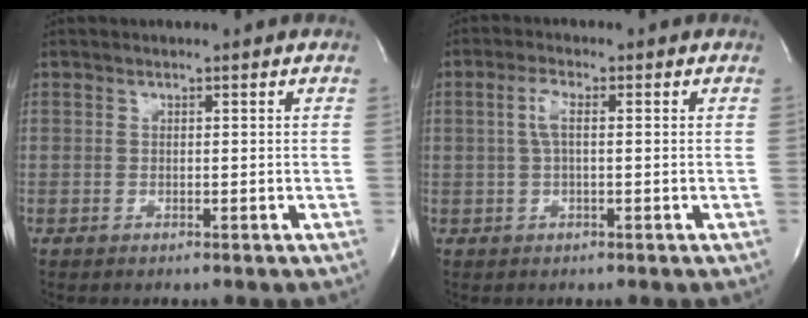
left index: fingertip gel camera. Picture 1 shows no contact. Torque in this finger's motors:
{"motor_torque": [0.15, -0.13, 0.07, 0.06]}